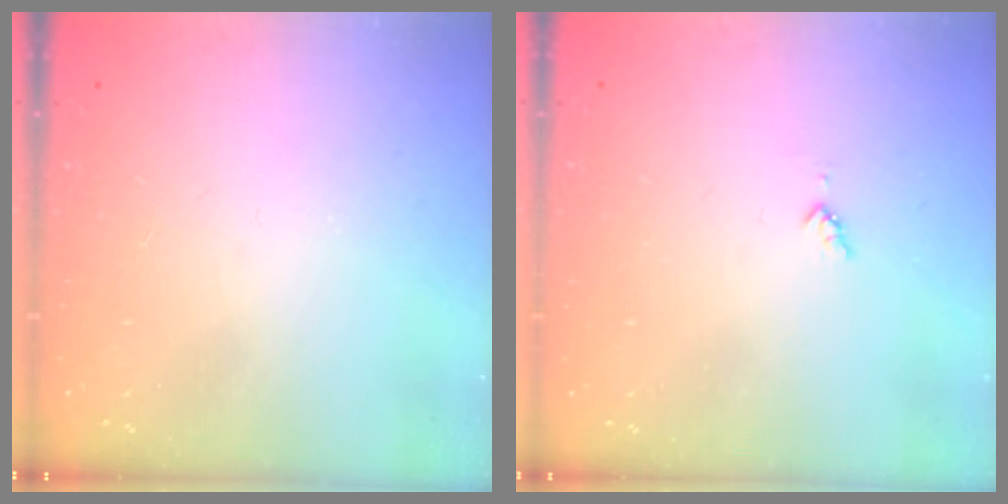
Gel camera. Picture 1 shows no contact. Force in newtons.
{"total": 3.4, "press": 3.3, "slide": 0.4}